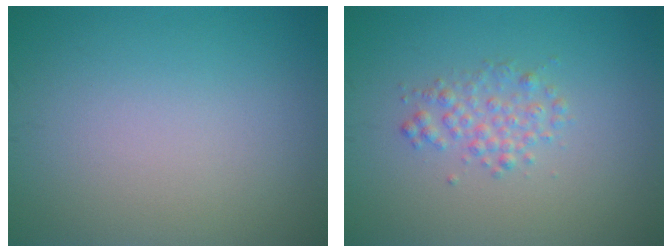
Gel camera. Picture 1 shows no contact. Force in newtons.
{"total": 2.0, "press": 2.0, "slide": 0.0}